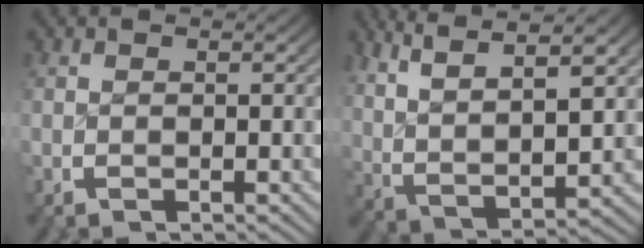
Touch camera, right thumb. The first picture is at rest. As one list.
[{"total": 9.9, "force": [4.6, 5.7, 6.7], "torque": [-0.133, -0.005, 0.077]}]